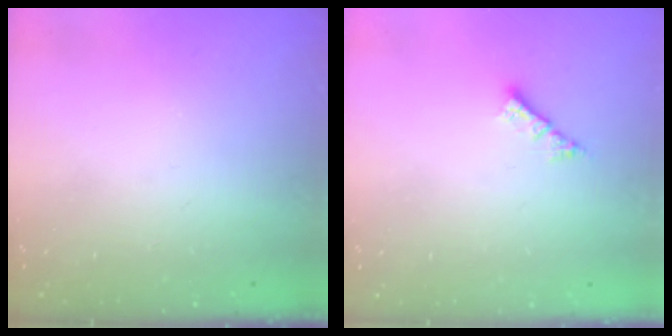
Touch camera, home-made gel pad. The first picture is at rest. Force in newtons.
{"total": 2.4, "press": 2.4, "slide": 0.2}